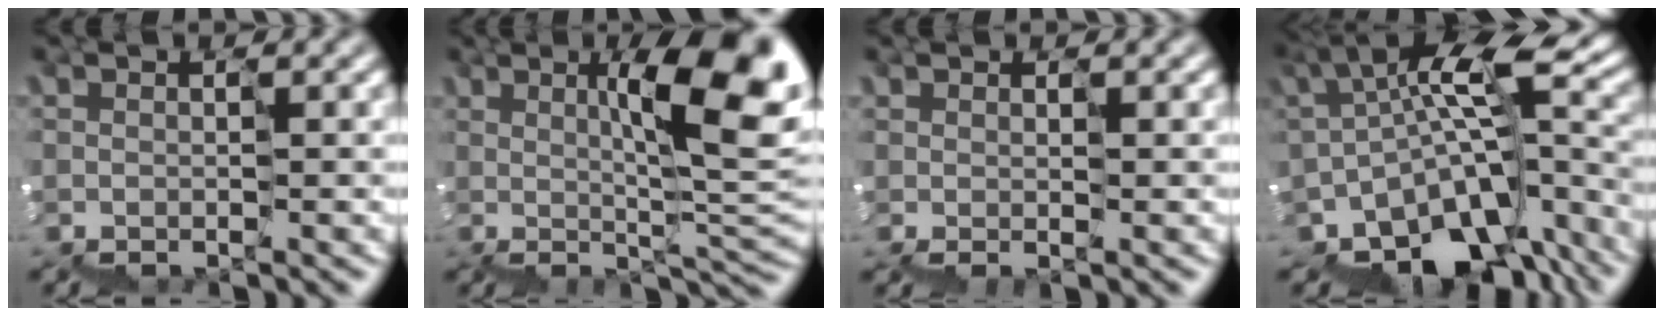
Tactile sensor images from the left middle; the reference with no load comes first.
{"total": 9.0, "force": [2.3, 2.6, 8.4], "torque": [-0.110, 0.003, 0.044]}
{"total": 0.8, "force": [0.6, 0.5, 0.2], "torque": [0.002, 0.008, 0.015]}
{"total": 10.2, "force": [-5.2, 5.5, 6.8], "torque": [-0.123, -0.001, -0.063]}